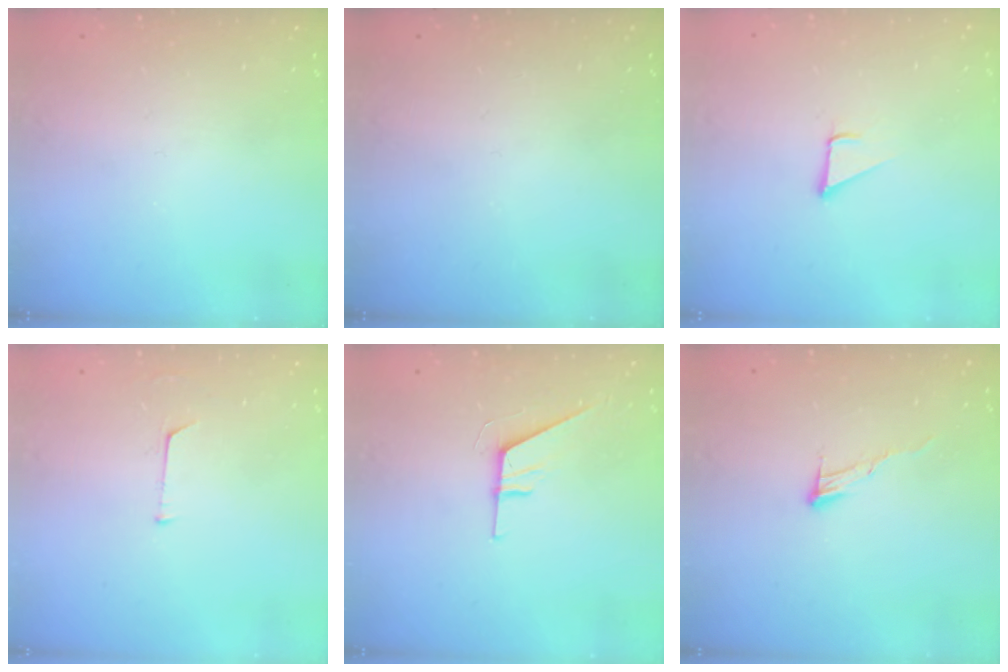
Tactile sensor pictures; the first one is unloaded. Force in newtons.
{"total": 0.0}
{"total": 1.9, "press": 1.9, "slide": 0.1}
{"total": 4.6, "press": 4.6, "slide": 0.3}
{"total": 5.9, "press": 5.9, "slide": 0.6}
{"total": 6.6, "press": 6.6, "slide": 0.5}